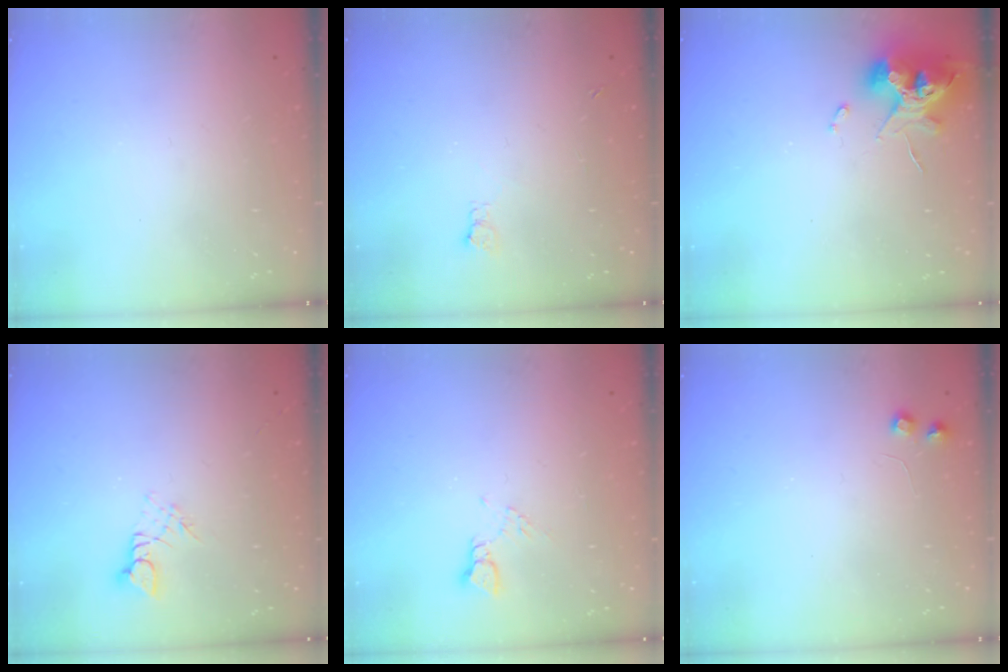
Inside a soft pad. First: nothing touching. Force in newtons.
{"total": 2.9, "press": 2.9, "slide": 0.5}
{"total": 11.0, "press": 10.9, "slide": 0.8}
{"total": 3.2, "press": 3.2, "slide": 0.2}
{"total": 3.5, "press": 3.5, "slide": 0.5}
{"total": 4.6, "press": 4.6, "slide": 0.7}